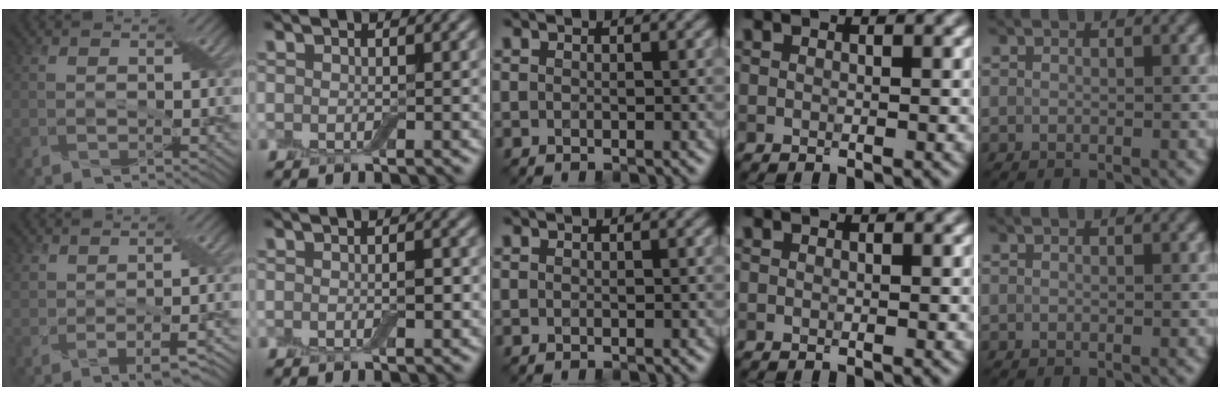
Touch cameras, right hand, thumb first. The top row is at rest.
{"thumb": {"total": 5.5, "force": [-0.7, 3.0, 4.6], "torque": [-0.083, -0.005, -0.005]}, "index": {"total": 1.4, "force": [-0.2, 0.5, 1.2], "torque": [-0.019, 0.001, -0.004]}}